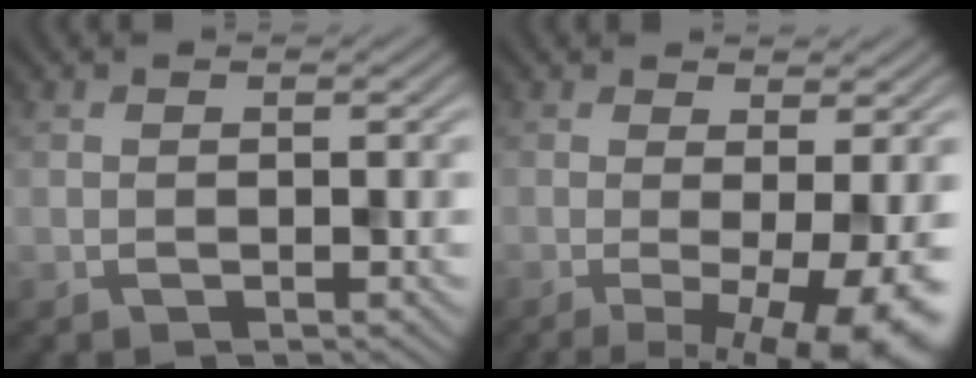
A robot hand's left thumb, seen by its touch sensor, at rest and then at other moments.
{"total": 9.7, "force": [-2.5, 2.4, 9.1], "torque": [-0.124, -0.006, -0.027]}